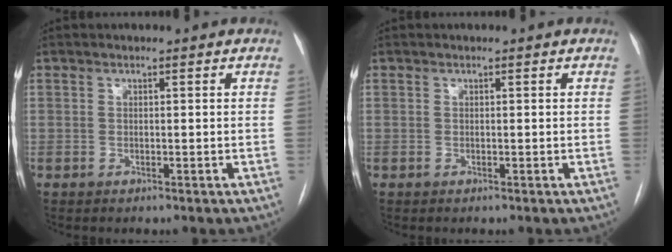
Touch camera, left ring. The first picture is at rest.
{"total": 0.0}